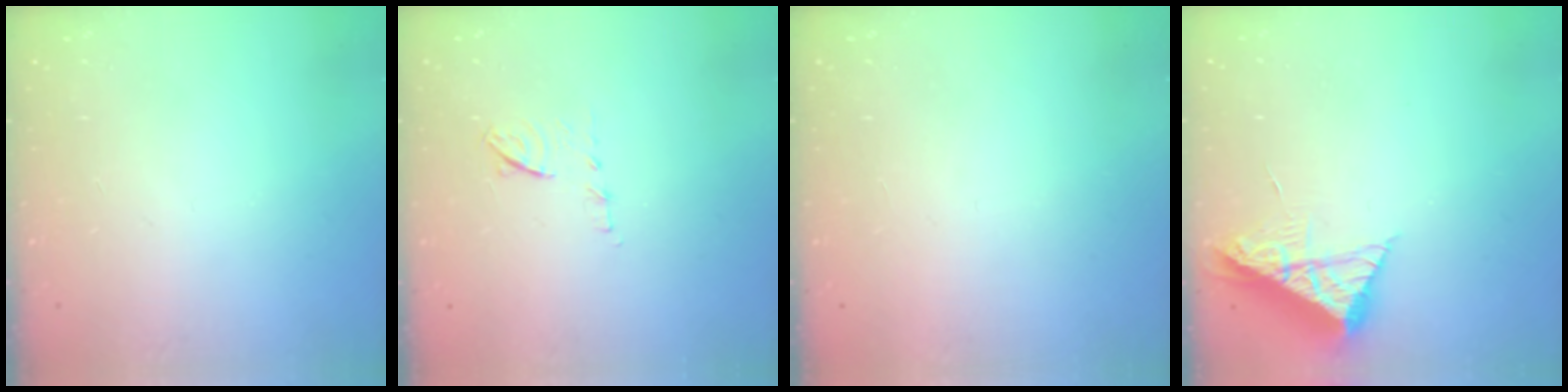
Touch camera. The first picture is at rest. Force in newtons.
{"total": 6.8, "press": 6.8, "slide": 0.9}
{"total": 1.6, "press": 1.6, "slide": 0.1}
{"total": 7.9, "press": 7.8, "slide": 0.7}